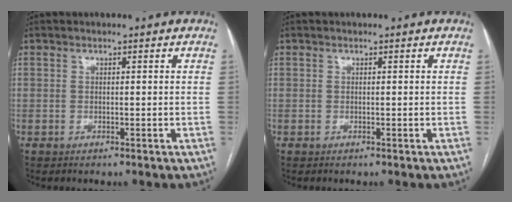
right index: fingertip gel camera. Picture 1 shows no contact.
{"total": 0.0}